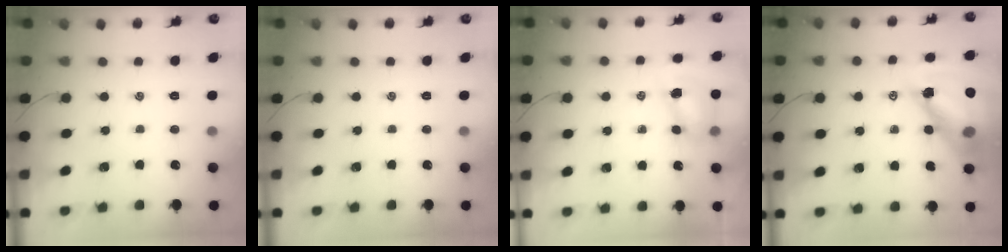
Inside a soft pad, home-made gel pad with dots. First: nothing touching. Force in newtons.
{"total": 0.0}
{"total": 7.6, "press": 7.5, "slide": 1.0}
{"total": 16.3, "press": 15.7, "slide": 4.2}